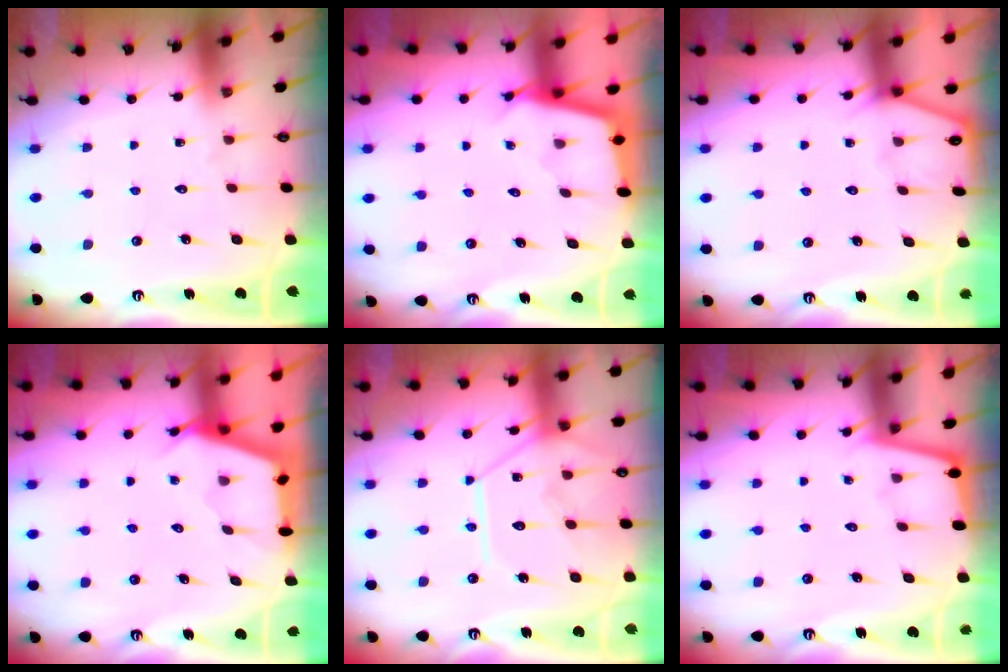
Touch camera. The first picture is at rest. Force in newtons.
{"total": 2.3, "press": 2.3, "slide": 0.2}
{"total": 2.2, "press": 2.2, "slide": 0.3}
{"total": 3.0, "press": 3.0, "slide": 0.4}
{"total": 12.1, "press": 12.0, "slide": 1.3}
{"total": 1.7, "press": 1.7, "slide": 0.3}